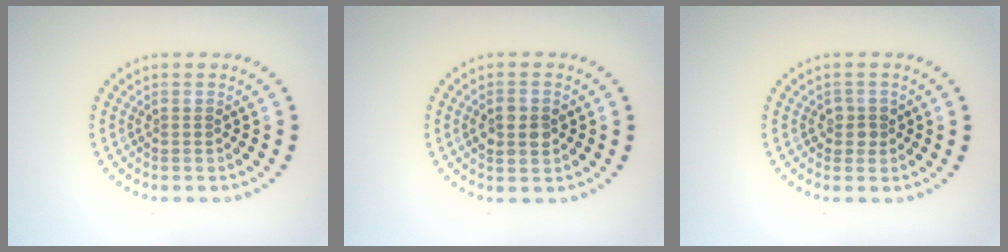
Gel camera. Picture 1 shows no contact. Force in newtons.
{"total": 2.9, "press": 2.9, "slide": 0.1}
{"total": 1.5, "press": 1.3, "slide": 0.7}